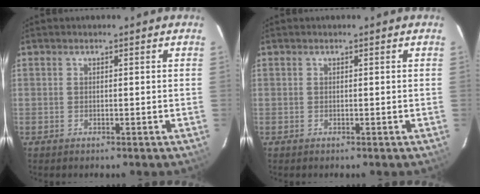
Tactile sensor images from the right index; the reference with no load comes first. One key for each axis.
{"total": 0.0}